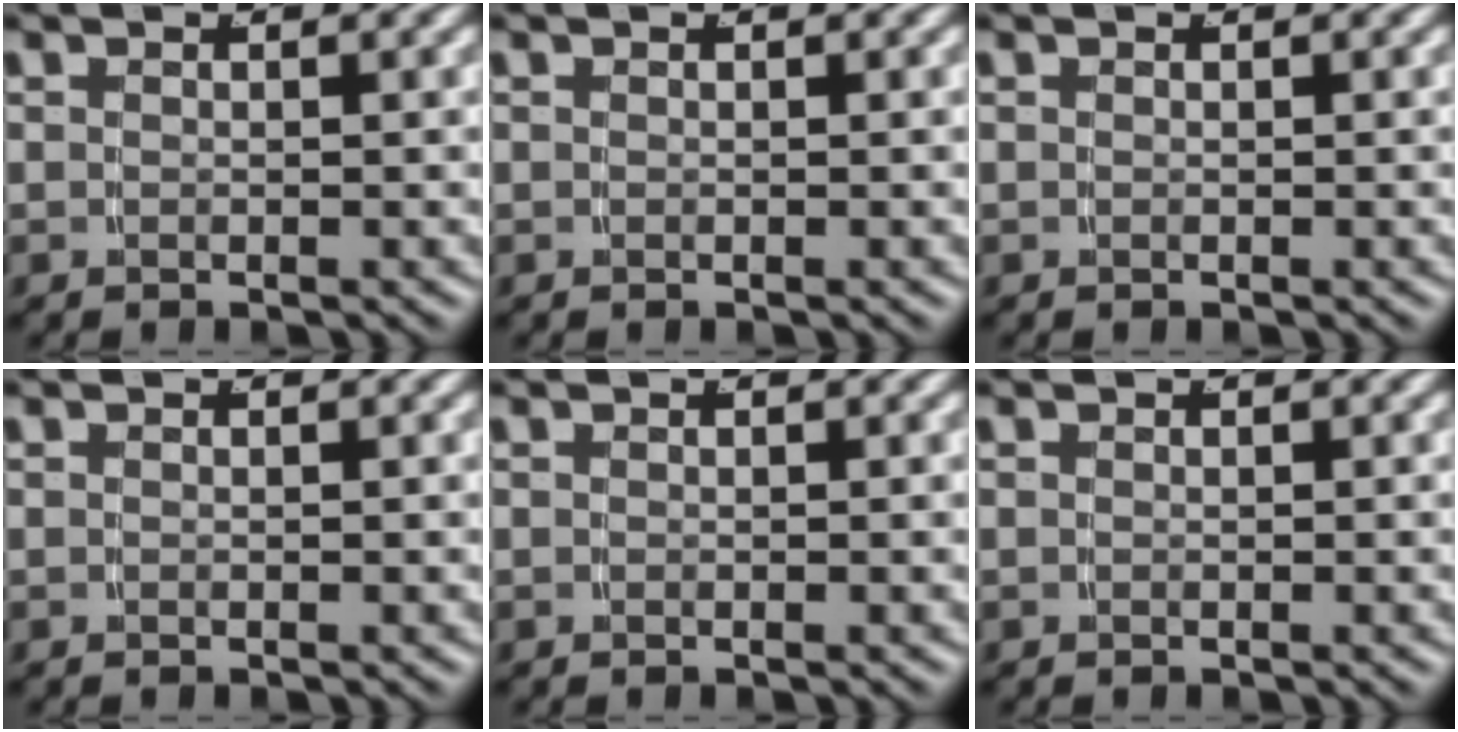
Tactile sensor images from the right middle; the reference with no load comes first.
{"total": 0.0}
{"total": 0.0}
{"total": 0.0}
{"total": 0.0}
{"total": 0.0}